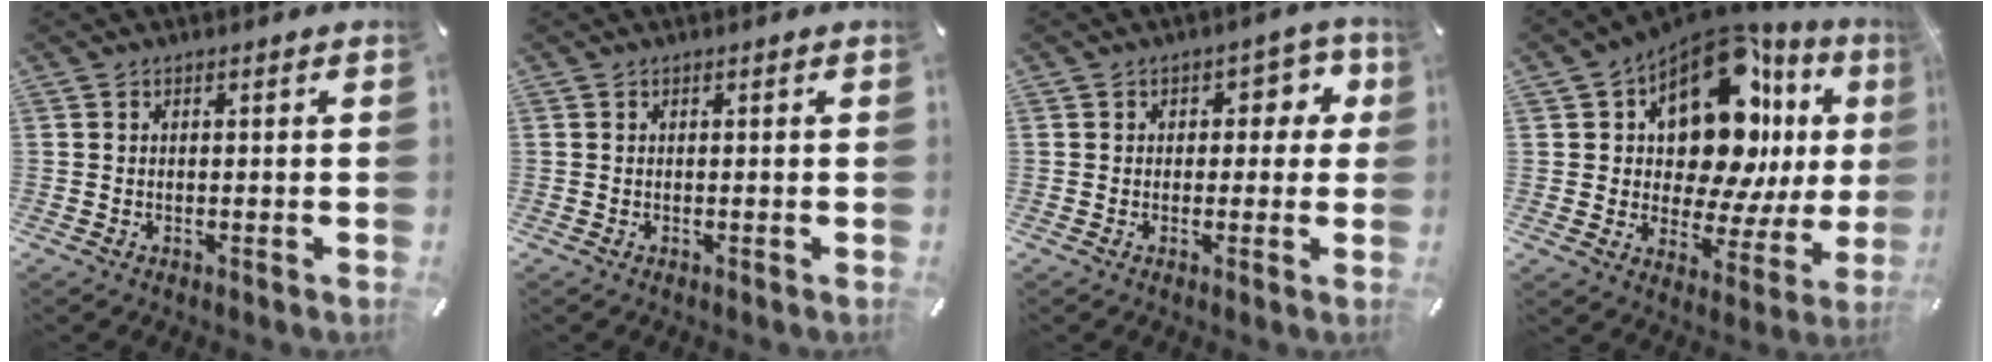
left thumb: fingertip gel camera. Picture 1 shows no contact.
{"total": 0.0}
{"total": 5.7, "force": [1.1, 4.2, 3.7], "torque": [-0.039, 0.002, 0.011]}
{"total": 19.0, "force": [8.4, 10.4, 13.6], "torque": [-0.205, -0.078, 0.136]}